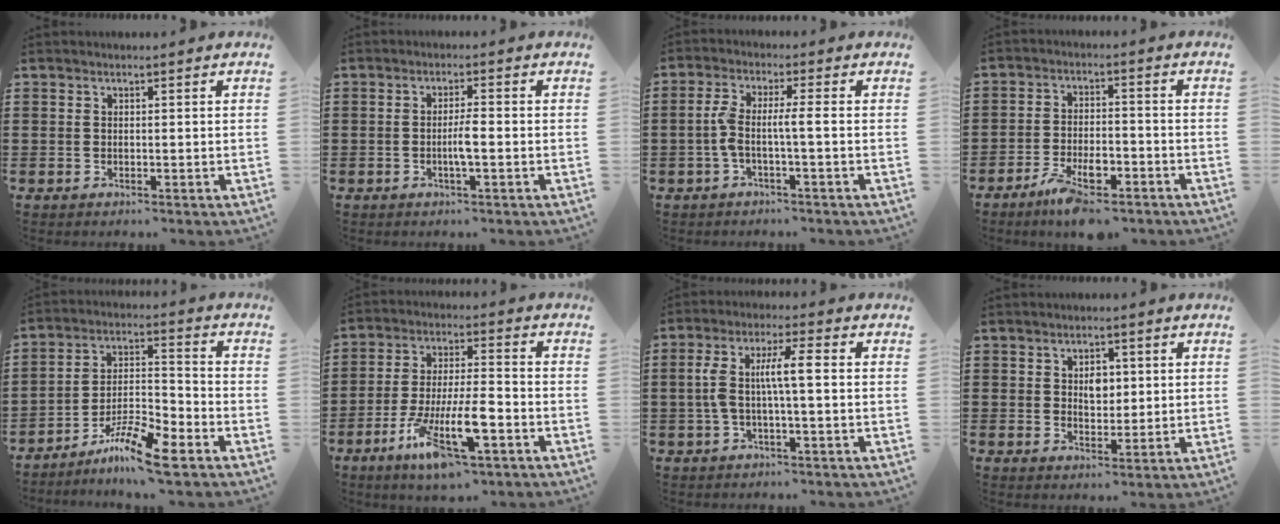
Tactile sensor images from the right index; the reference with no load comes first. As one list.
[{"total": 2.8, "force": [-0.7, 0.2, 2.7], "torque": [-0.057, -0.003, -0.017]}, {"total": 4.3, "force": [-0.9, 0.2, 4.2], "torque": [-0.094, -0.006, -0.026]}, {"total": 5.8, "force": [-4.3, 1.9, 3.5], "torque": [-0.070, 0.007, -0.082]}, {"total": 9.2, "force": [-7.0, 1.4, 5.9], "torque": [-0.112, 0.012, -0.132]}, {"total": 12.1, "force": [-6.3, 3.4, 9.8], "torque": [-0.203, 0.000, -0.118]}, {"total": 6.7, "force": [0.0, 1.2, 6.6], "torque": [-0.137, -0.002, -0.010]}, {"total": 3.0, "force": [0.7, 2.1, 2.0], "torque": [-0.031, 0.004, 0.008]}]